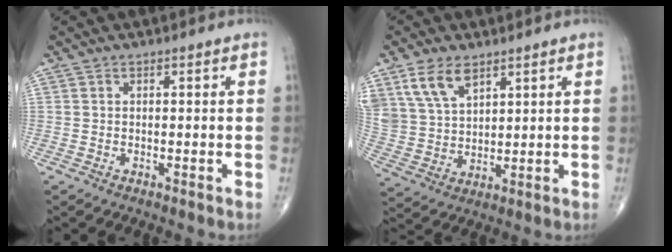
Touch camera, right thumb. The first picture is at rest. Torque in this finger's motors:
{"motor_torque": [-0.18, 0.64, 0.83, 0.92, 0.08]}